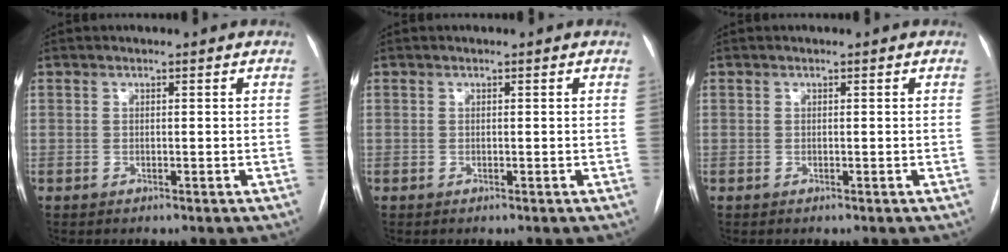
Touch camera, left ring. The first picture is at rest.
{"total": 0.0}
{"total": 0.0}